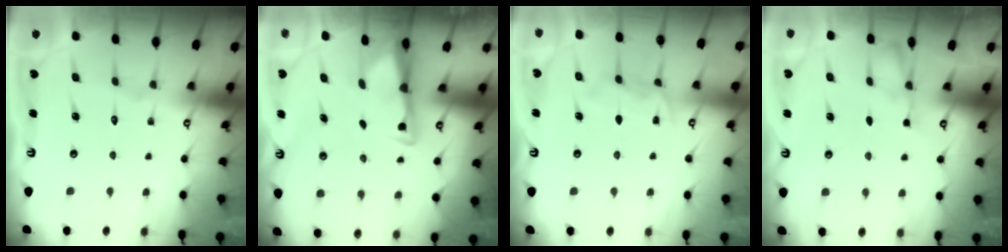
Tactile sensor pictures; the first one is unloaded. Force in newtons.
{"total": 3.0, "press": 2.9, "slide": 0.5}
{"total": 6.5, "press": 6.4, "slide": 0.8}
{"total": 3.0, "press": 3.0, "slide": 0.3}